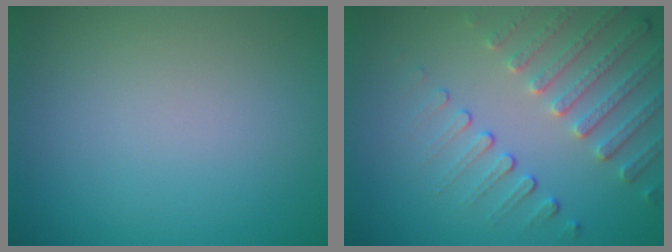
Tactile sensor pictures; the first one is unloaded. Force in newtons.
{"total": 4.7, "press": 3.7, "slide": 3.0}